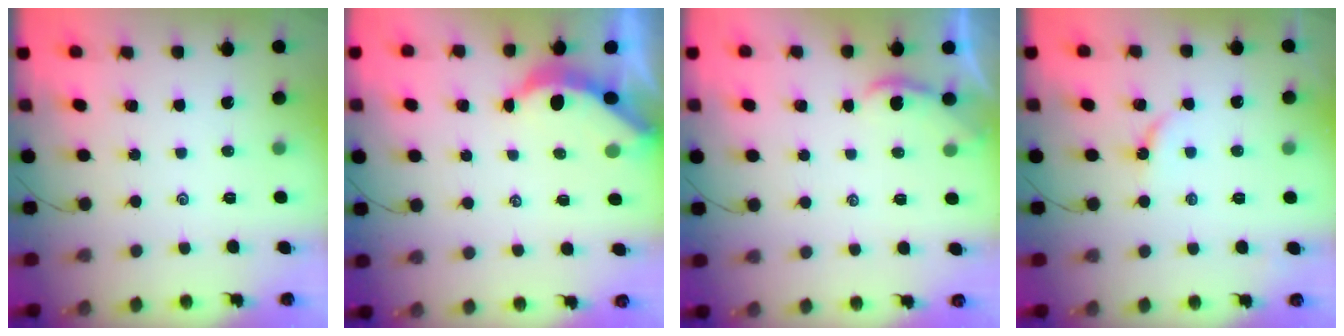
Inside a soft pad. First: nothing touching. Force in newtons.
{"total": 4.0, "press": 3.9, "slide": 0.4}
{"total": 1.2, "press": 1.2, "slide": 0.1}
{"total": 3.0, "press": 2.9, "slide": 0.5}